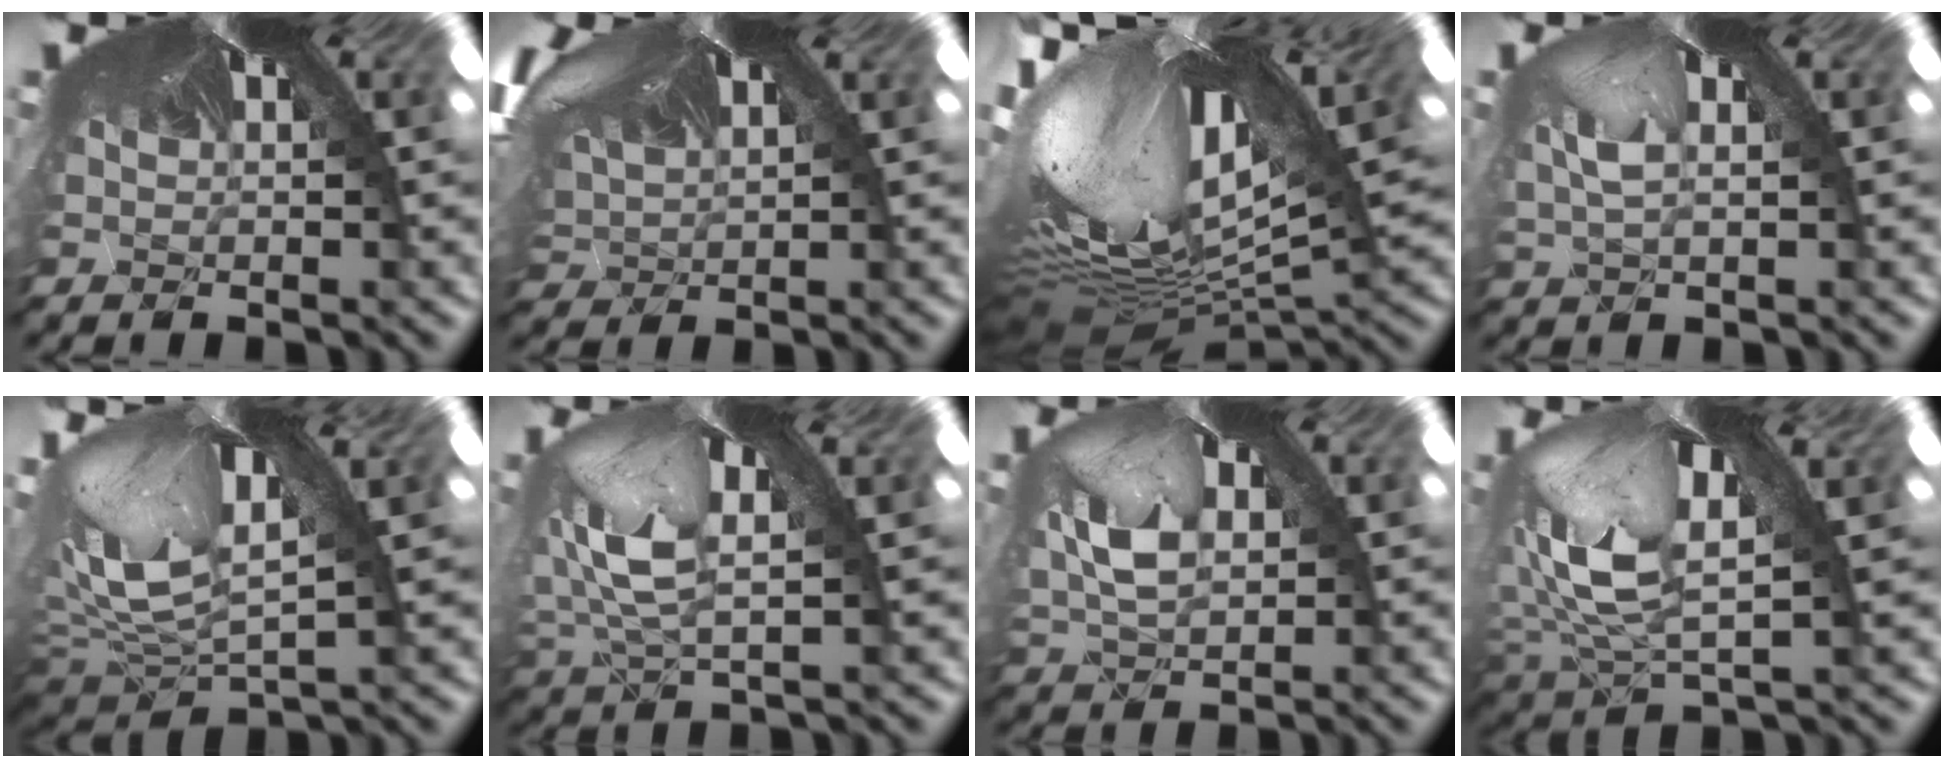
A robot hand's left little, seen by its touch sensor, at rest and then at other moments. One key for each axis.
{"total": 1.6, "fx": 0.4, "fy": 1.4, "fz": 0.5, "tx": -0.034, "ty": -0.014, "tz": 0.029}
{"total": 4.6, "fx": -3.5, "fy": 0.6, "fz": 2.9, "tx": -0.122, "ty": -0.093, "tz": -0.018}
{"total": 1.8, "fx": -1.6, "fy": 0.7, "fz": 0.6, "tx": -0.038, "ty": -0.024, "tz": 0.013}
{"total": 4.5, "fx": -3.9, "fy": 2.0, "fz": 1.2, "tx": -0.075, "ty": -0.086, "tz": -0.024}
{"total": 4.2, "fx": -3.7, "fy": 1.8, "fz": -0.6, "tx": -0.071, "ty": -0.076, "tz": -0.018}
{"total": 2.8, "fx": -0.9, "fy": 2.5, "fz": 1.0, "tx": -0.050, "ty": -0.017, "tz": 0.026}
{"total": 4.3, "fx": -3.6, "fy": 2.2, "fz": 0.8, "tx": -0.084, "ty": -0.083, "tz": -0.017}